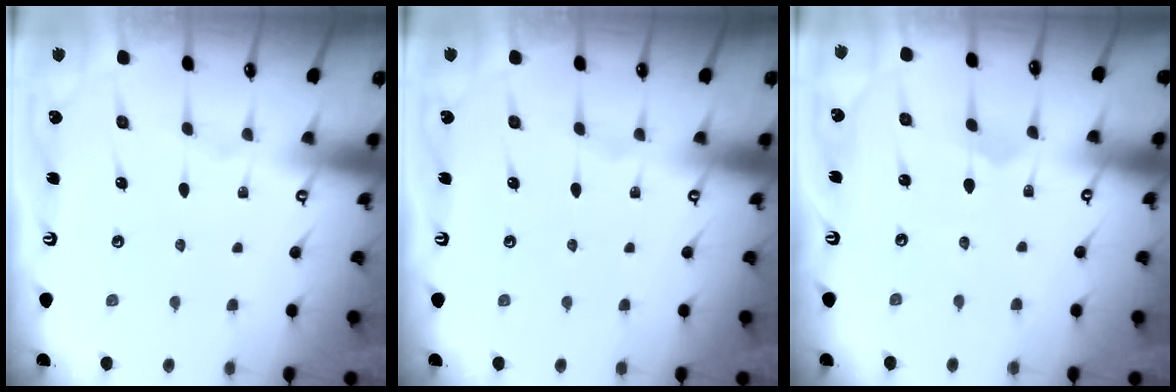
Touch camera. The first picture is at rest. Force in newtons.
{"total": 0.0}
{"total": 2.4, "press": 2.4, "slide": 0.2}